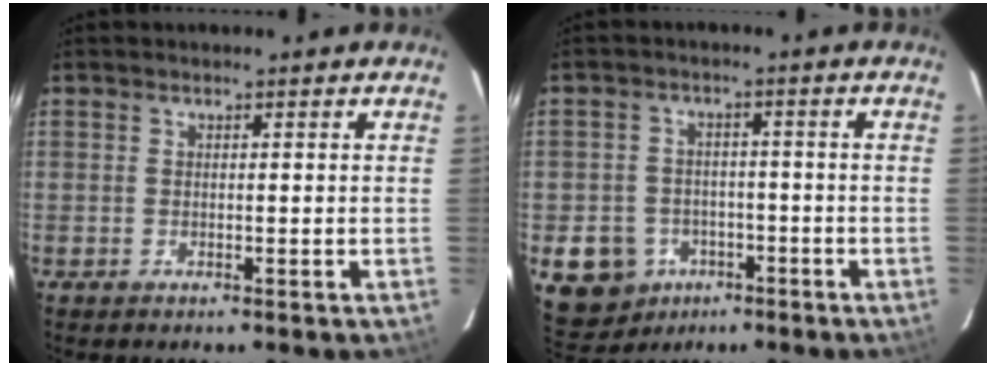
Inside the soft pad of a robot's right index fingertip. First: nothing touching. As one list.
[{"total": 10.1, "force": [-4.9, 8.2, 3.0], "torque": [-0.096, 0.015, -0.062]}]